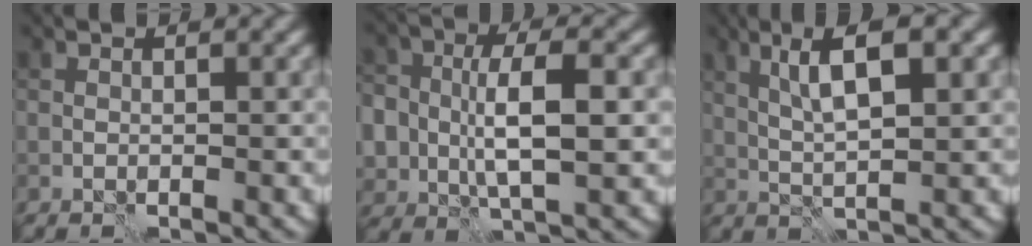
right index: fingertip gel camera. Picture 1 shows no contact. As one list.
[{"total": 6.9, "force": [0.1, 4.4, 5.3], "torque": [-0.103, -0.007, 0.003]}, {"total": 5.3, "force": [2.0, 1.2, 4.8], "torque": [-0.093, 0.006, 0.040]}]